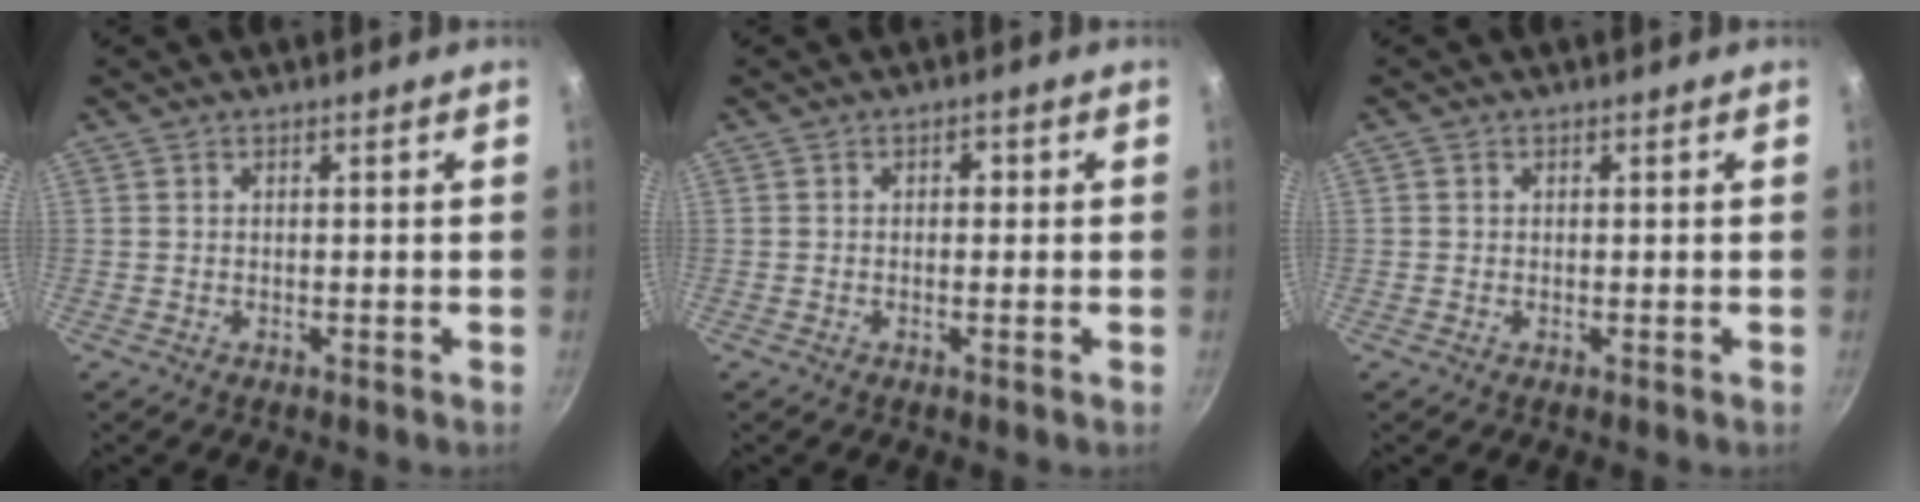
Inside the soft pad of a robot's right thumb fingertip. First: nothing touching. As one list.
[{"total": 1.5, "force": [0.1, 1.0, 1.2], "torque": [-0.018, 0.005, -0.001]}, {"total": 0.6, "force": [0.0, 0.6, 0.1], "torque": [0.001, 0.001, -0.001]}]